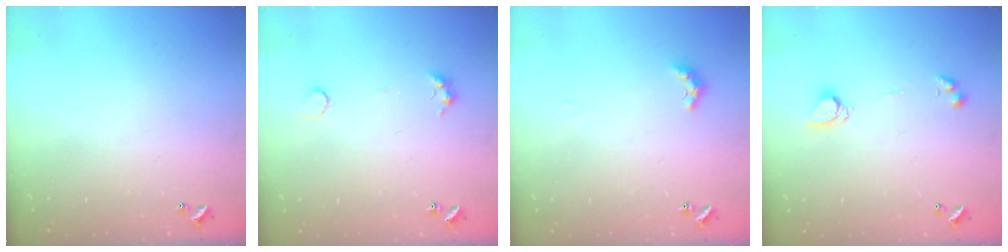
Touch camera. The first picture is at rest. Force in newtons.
{"total": 3.5, "press": 3.4, "slide": 0.7}
{"total": 3.1, "press": 3.1, "slide": 0.7}
{"total": 4.2, "press": 4.2, "slide": 0.2}